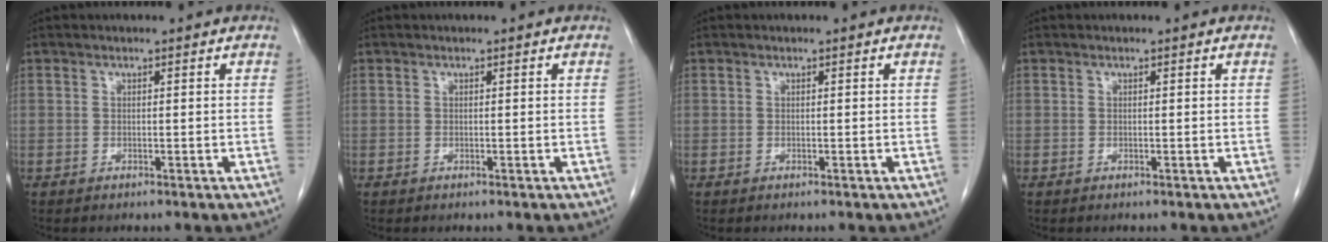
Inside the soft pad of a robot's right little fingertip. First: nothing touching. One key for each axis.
{"total": 0.0}
{"total": 0.0}
{"total": 0.0}